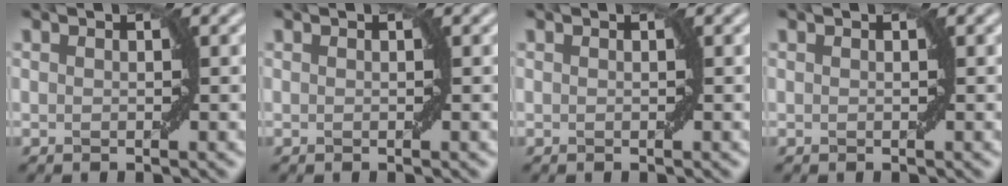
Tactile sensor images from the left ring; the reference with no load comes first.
{"total": 0.0}
{"total": 0.0}
{"total": 0.0}